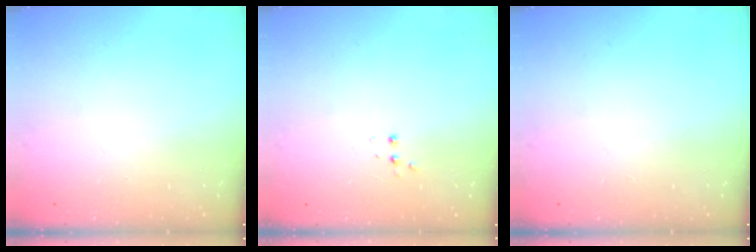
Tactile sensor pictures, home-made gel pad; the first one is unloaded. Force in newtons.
{"total": 3.0, "press": 2.9, "slide": 0.7}
{"total": 0.0}